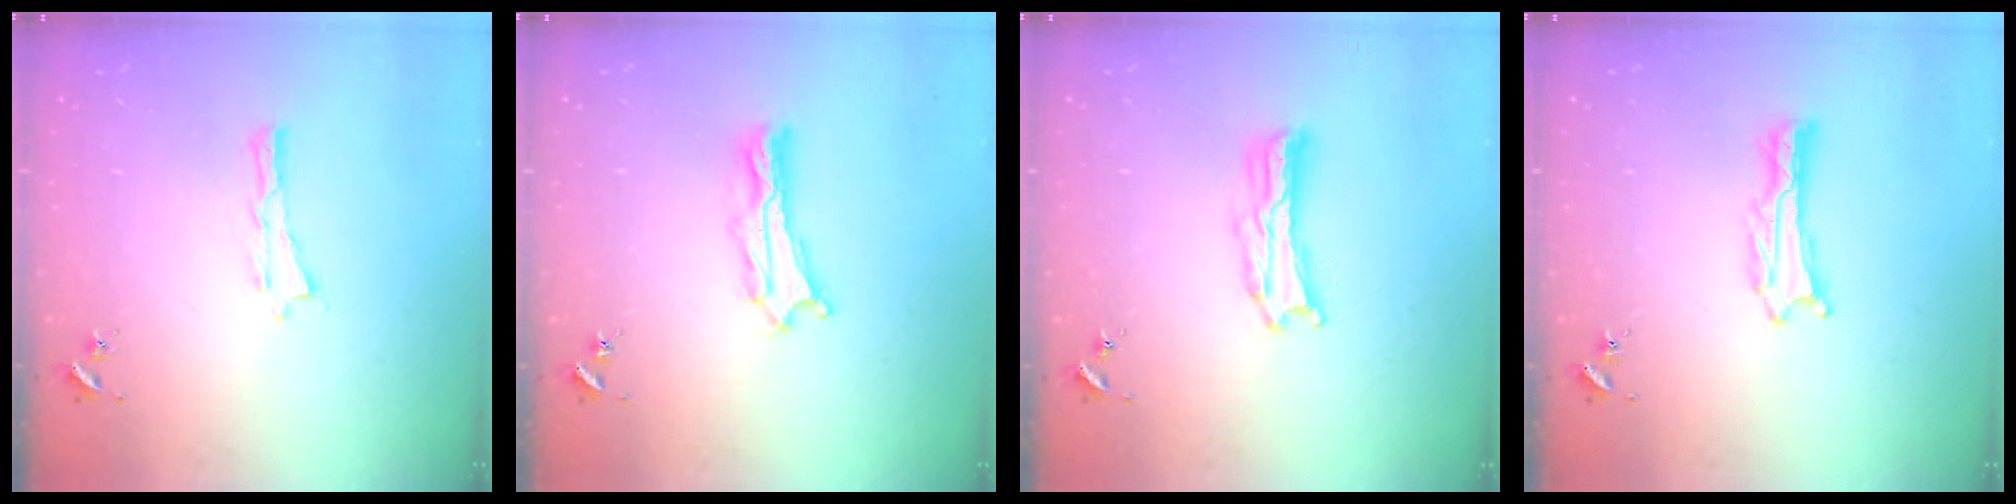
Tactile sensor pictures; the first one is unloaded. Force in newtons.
{"total": 2.4, "press": 2.4, "slide": 0.3}
{"total": 1.7, "press": 1.7, "slide": 0.3}
{"total": 0.9, "press": 0.8, "slide": 0.1}